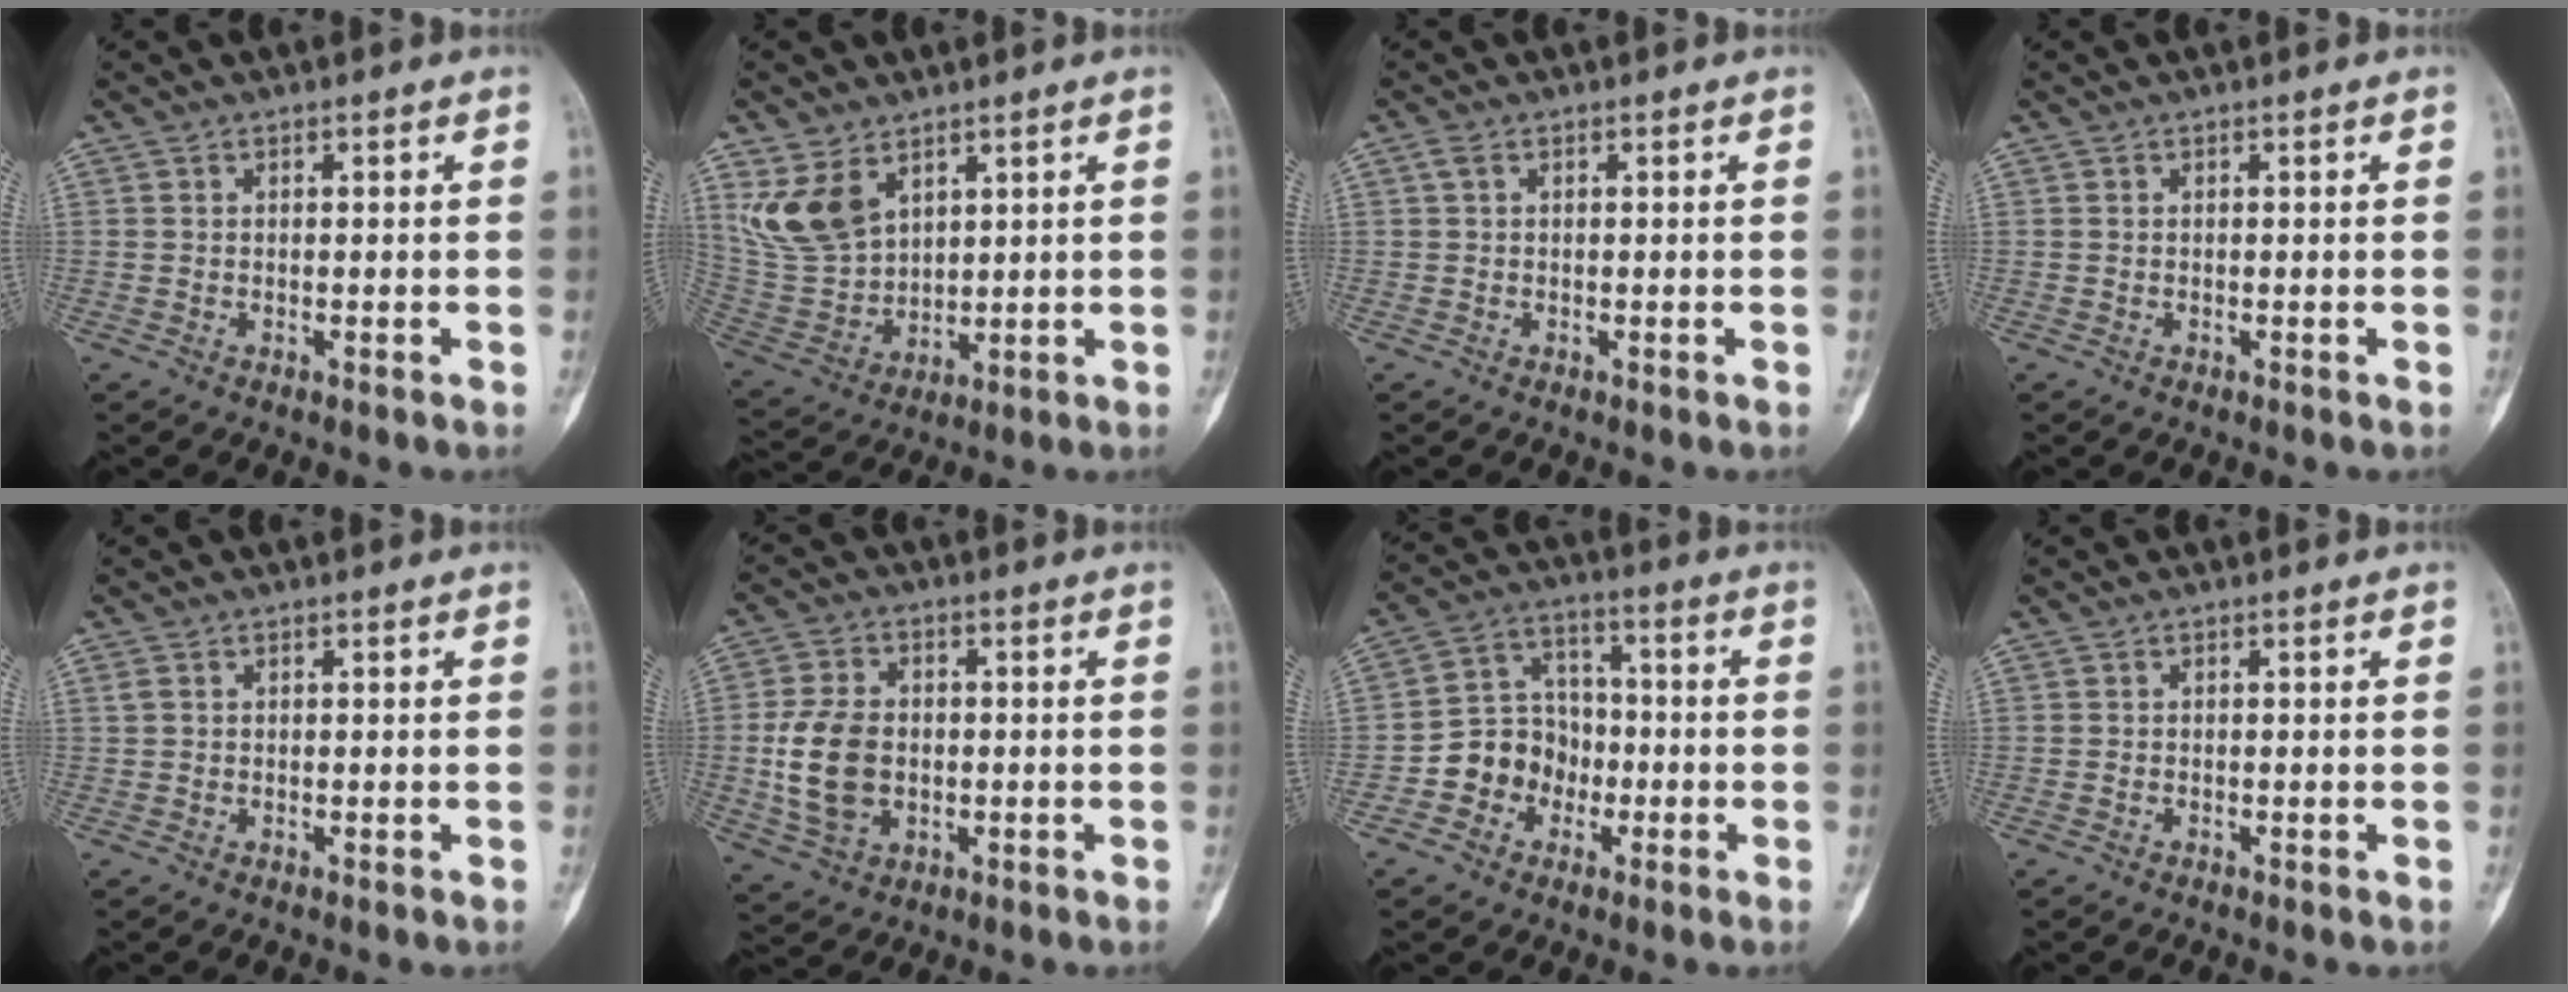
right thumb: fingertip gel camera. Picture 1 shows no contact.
{"total": 11.0, "force": [5.6, 7.2, 6.2], "torque": [-0.110, -0.020, 0.134]}
{"total": 1.1, "force": [0.3, 0.7, 0.7], "torque": [-0.018, 0.008, 0.007]}
{"total": 0.0}
{"total": 0.9, "force": [0.2, 0.7, 0.5], "torque": [-0.012, 0.005, 0.006]}
{"total": 11.2, "force": [-1.1, 7.9, 7.8], "torque": [-0.142, 0.007, -0.016]}
{"total": 9.7, "force": [-3.1, 8.5, 3.5], "torque": [-0.018, 0.041, -0.060]}
{"total": 0.0}